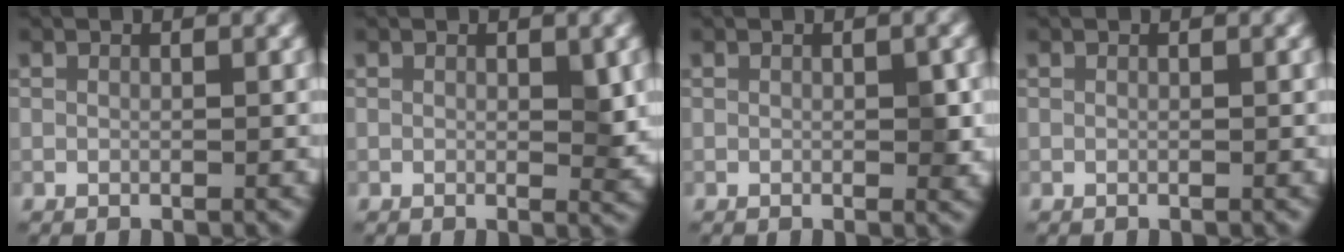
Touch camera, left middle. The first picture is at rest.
{"total": 1.8, "force": [0.2, 0.6, 1.7], "torque": [-0.018, -0.005, 0.003]}
{"total": 1.5, "force": [-0.1, 0.6, 1.3], "torque": [-0.015, -0.001, -0.002]}
{"total": 0.0}